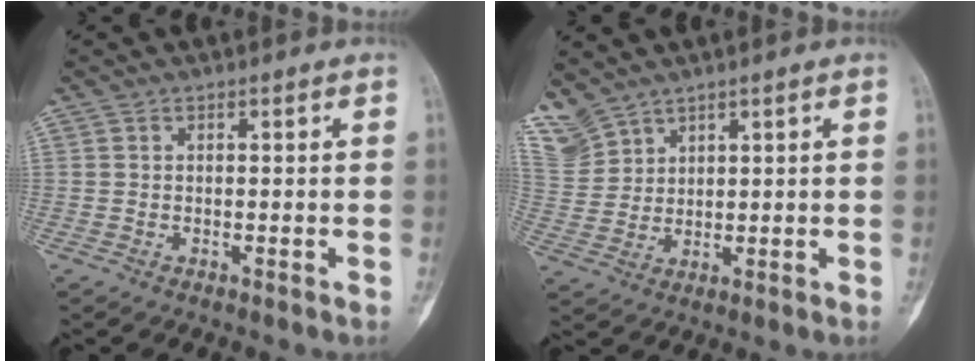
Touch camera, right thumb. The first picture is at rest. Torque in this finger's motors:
{"motor_torque": [-0.38, 0.68, 0.69, 0.70, 0.07]}